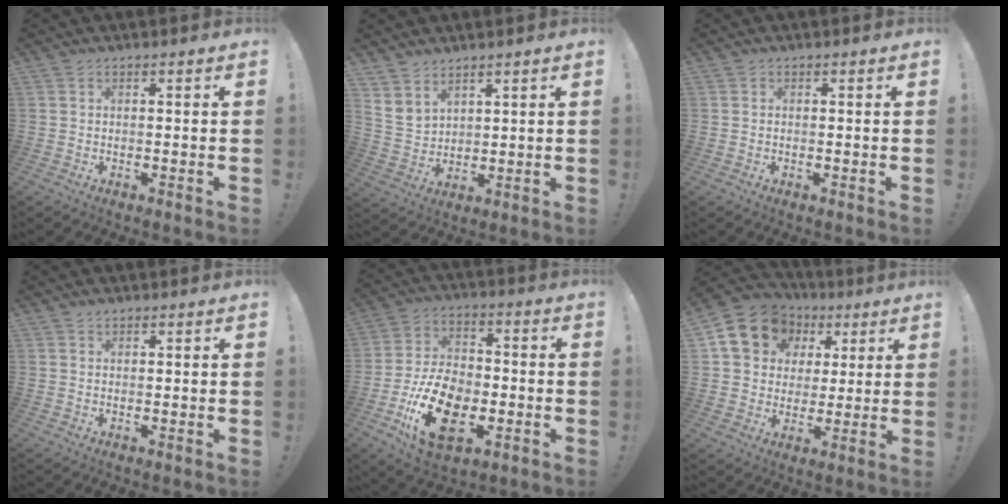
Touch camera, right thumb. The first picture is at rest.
{"total": 4.7, "force": [4.1, 2.1, 0.5], "torque": [-0.012, -0.040, 0.079]}
{"total": 0.0}
{"total": 1.0, "force": [0.8, 0.4, 0.4], "torque": [-0.003, -0.003, 0.015]}
{"total": 20.1, "force": [-7.1, 12.5, 14.1], "torque": [-0.260, 0.040, -0.115]}
{"total": 14.7, "force": [5.7, 12.1, 6.0], "torque": [-0.087, -0.020, 0.119]}